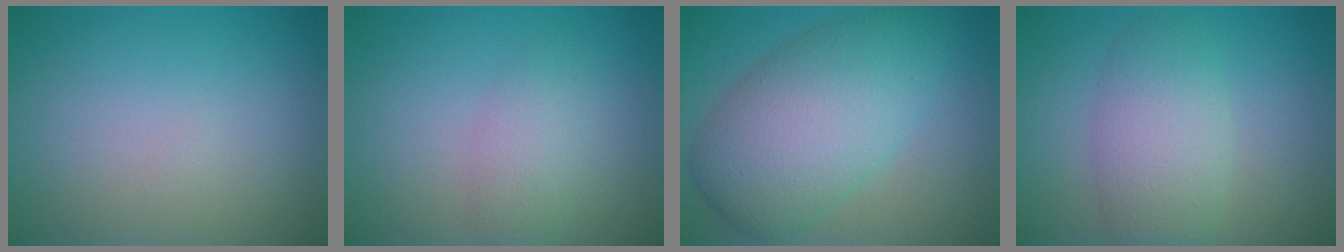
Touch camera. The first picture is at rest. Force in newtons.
{"total": 2.4, "press": 2.4, "slide": 0.1}
{"total": 8.6, "press": 8.6, "slide": 0.2}
{"total": 4.4, "press": 4.4, "slide": 0.2}